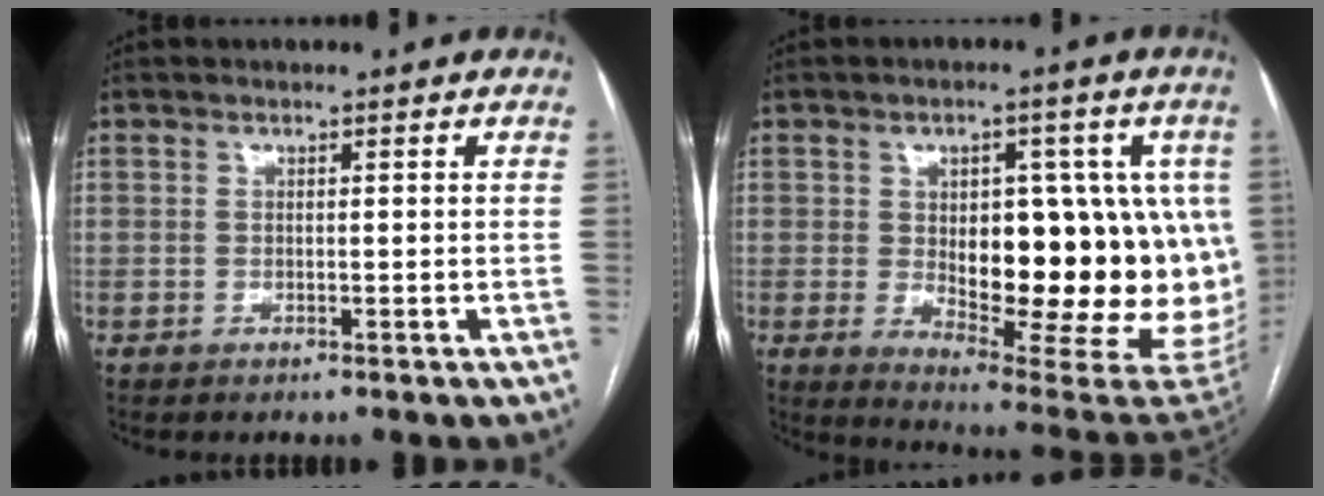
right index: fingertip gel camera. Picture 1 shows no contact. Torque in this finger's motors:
{"motor_torque": [2.13, 0.01, 0.99, 0.18]}